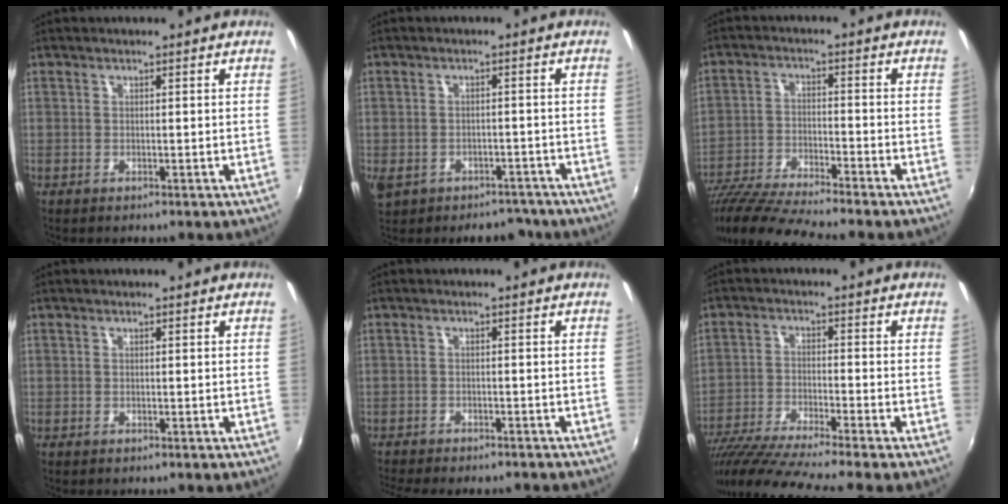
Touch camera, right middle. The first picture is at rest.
{"total": 9.9, "force": [-6.4, 6.4, 4.1], "torque": [-0.112, -0.007, -0.078]}
{"total": 14.8, "force": [-13.0, 0.0, 7.0], "torque": [-0.153, -0.029, -0.237]}
{"total": 0.0}
{"total": 8.9, "force": [-8.0, 1.6, 3.7], "torque": [-0.088, -0.020, -0.120]}
{"total": 14.9, "force": [-12.5, -1.4, 7.9], "torque": [-0.161, -0.048, -0.220]}